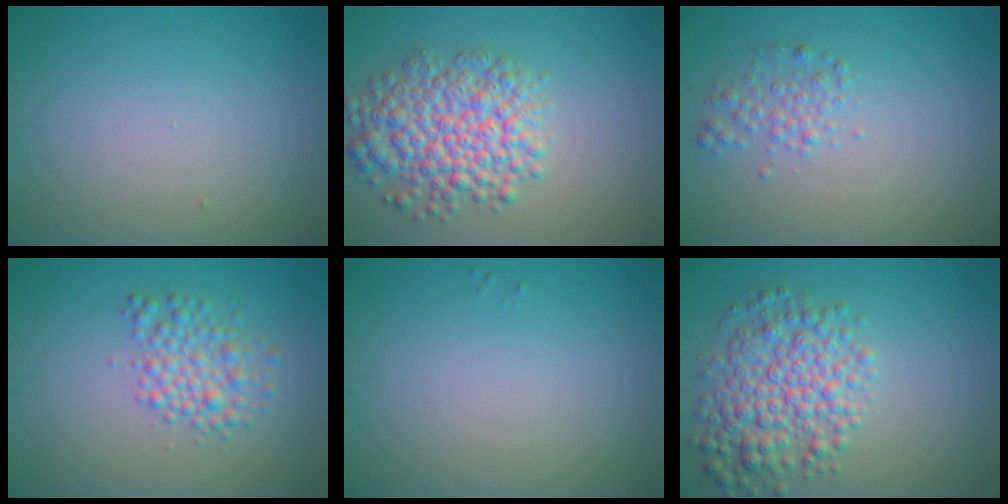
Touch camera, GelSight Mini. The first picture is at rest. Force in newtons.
{"total": 6.9, "press": 6.9, "slide": 0.3}
{"total": 1.7, "press": 1.7, "slide": 0.0}
{"total": 3.3, "press": 3.3, "slide": 0.1}
{"total": 0.0}
{"total": 6.0, "press": 6.0, "slide": 0.0}